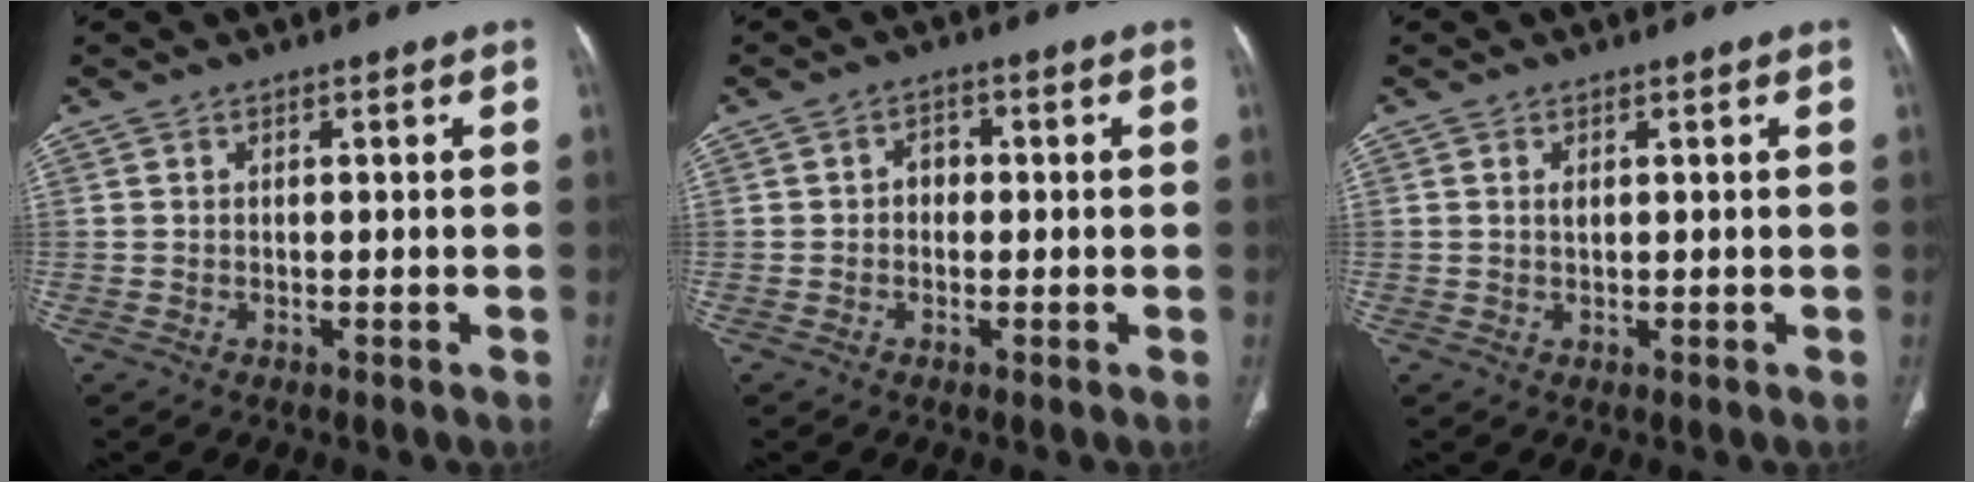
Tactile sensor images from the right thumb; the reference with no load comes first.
{"total": 2.5, "force": [-0.2, 2.0, 1.4], "torque": [-0.006, 0.013, -0.009]}
{"total": 1.0, "force": [0.3, 0.5, 0.8], "torque": [-0.016, 0.003, 0.008]}